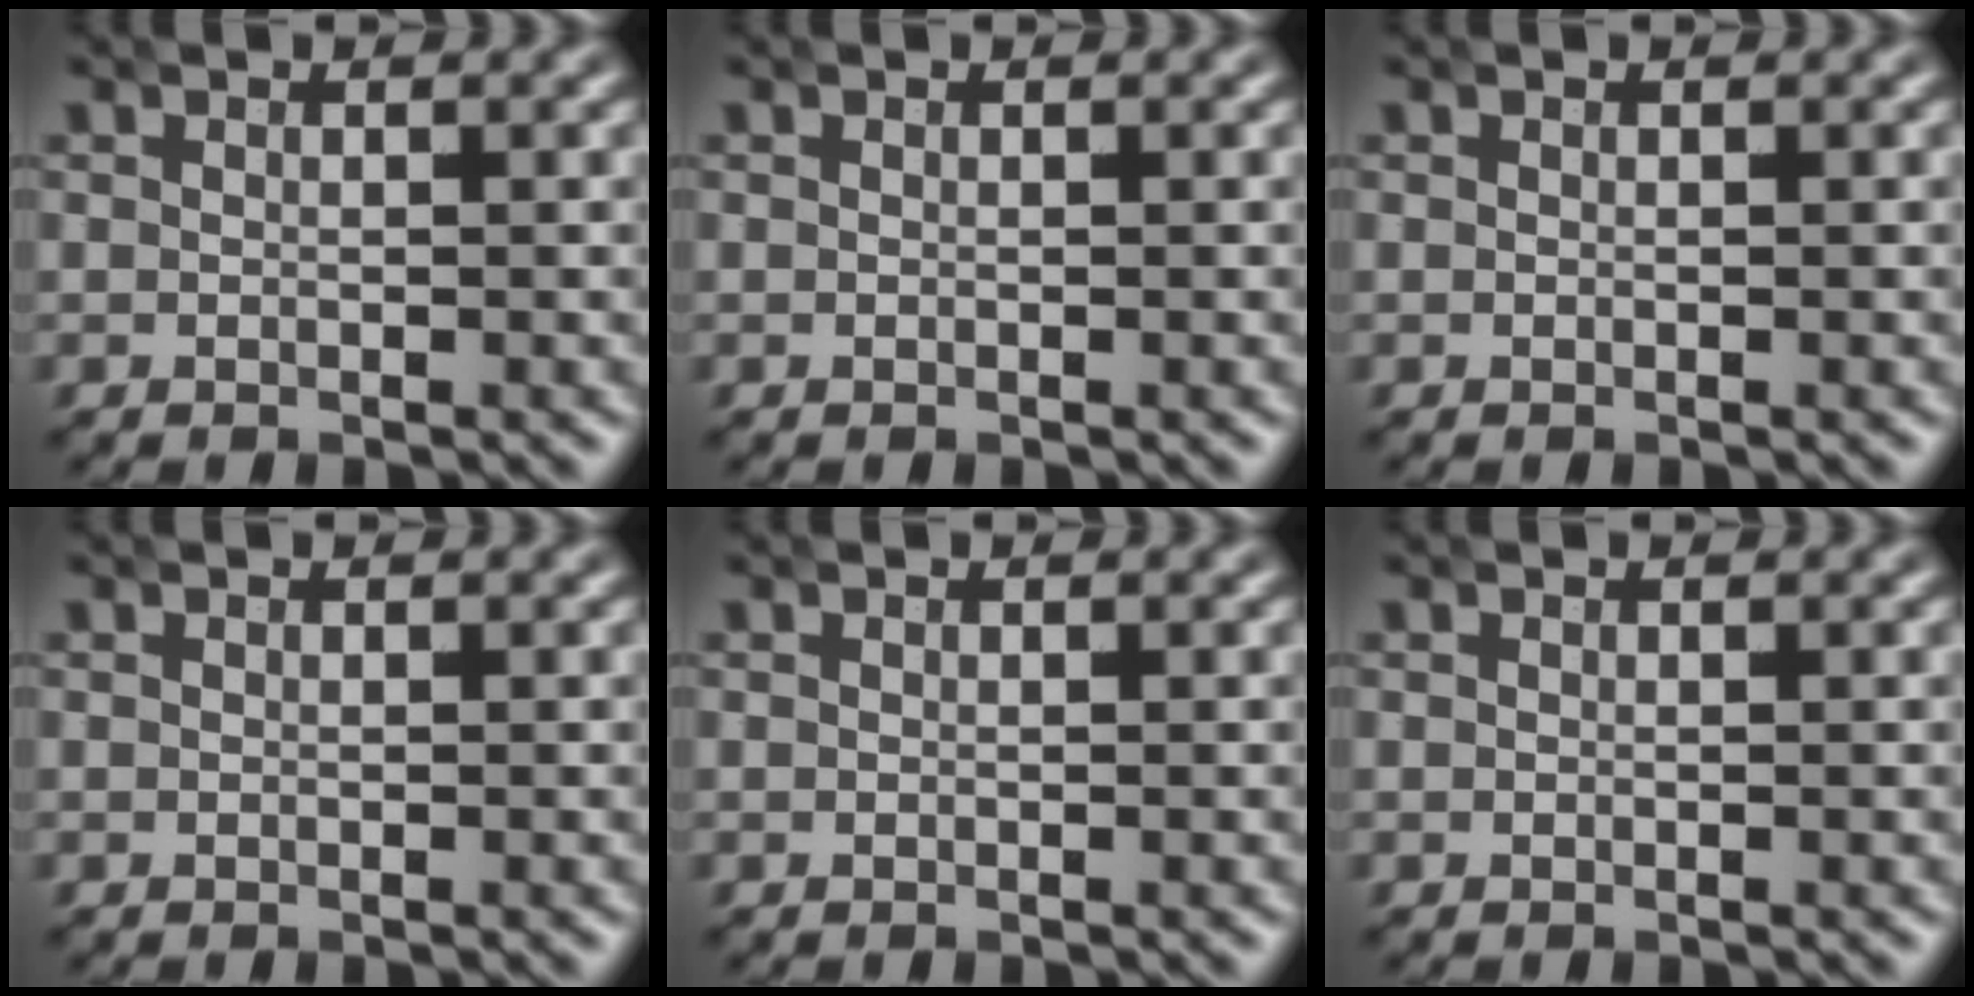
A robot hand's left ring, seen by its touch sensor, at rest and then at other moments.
{"total": 0.0}
{"total": 0.0}
{"total": 0.0}
{"total": 0.0}
{"total": 0.0}